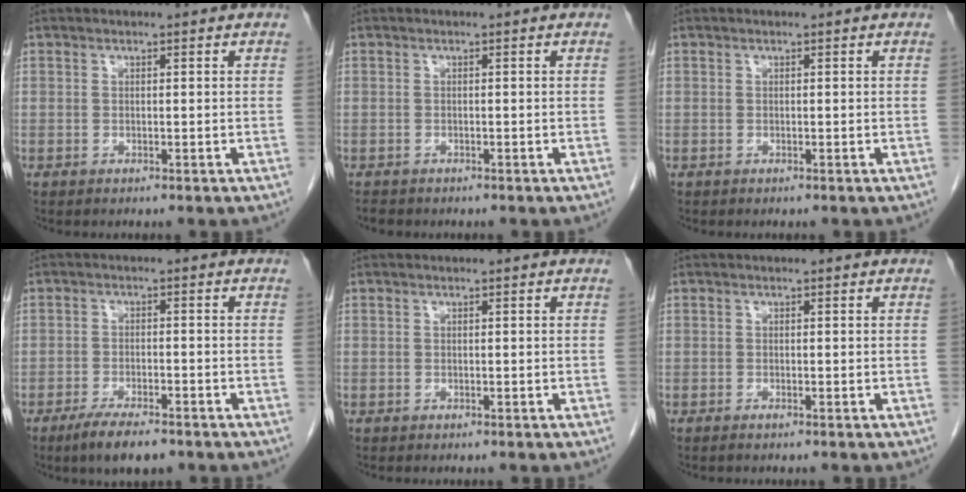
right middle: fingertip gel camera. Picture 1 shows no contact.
{"total": 1.4, "force": [-1.2, 0.6, 0.3], "torque": [-0.012, -0.003, -0.018]}
{"total": 0.0}
{"total": 6.0, "force": [-4.4, 1.5, 3.8], "torque": [-0.067, -0.007, -0.072]}
{"total": 0.0}
{"total": 0.5, "force": [-0.4, 0.0, 0.3], "torque": [-0.008, -0.001, -0.008]}